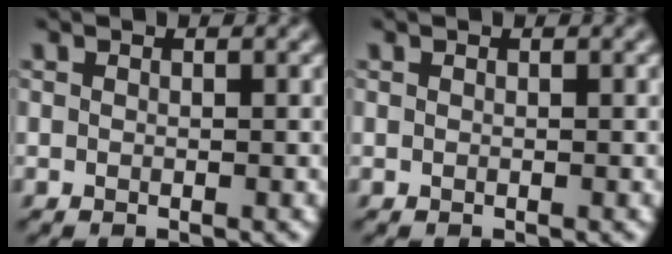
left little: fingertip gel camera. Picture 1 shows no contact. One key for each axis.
{"total": 0.0}